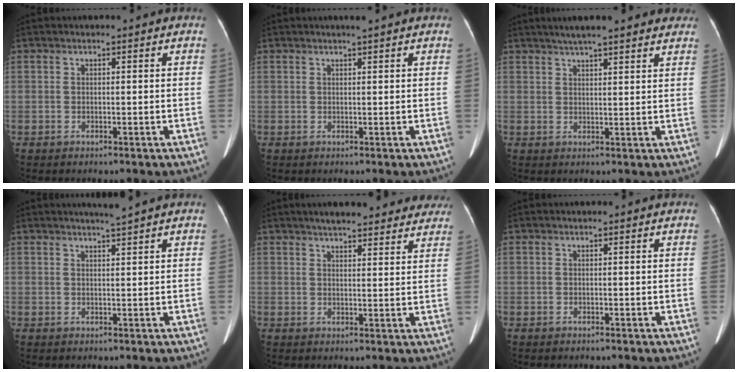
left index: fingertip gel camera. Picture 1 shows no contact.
{"total": 1.2, "force": [0.9, -0.2, 0.7], "torque": [-0.012, 0.002, 0.018]}
{"total": 12.5, "force": [10.5, 1.9, 6.6], "torque": [-0.090, 0.034, 0.133]}
{"total": 2.2, "force": [1.8, -0.8, 0.9], "torque": [-0.009, -0.004, 0.032]}
{"total": 15.7, "force": [13.8, 3.6, 6.7], "torque": [-0.073, 0.023, 0.166]}
{"total": 0.0}